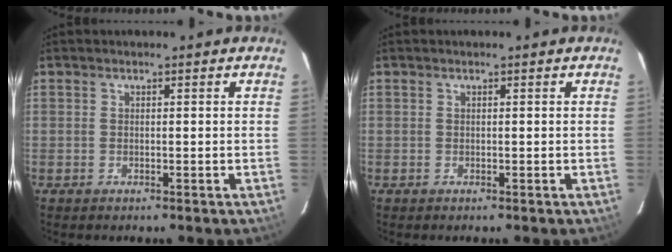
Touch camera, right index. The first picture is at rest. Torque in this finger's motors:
{"motor_torque": [0.00, 0.00, 0.00, 0.00]}